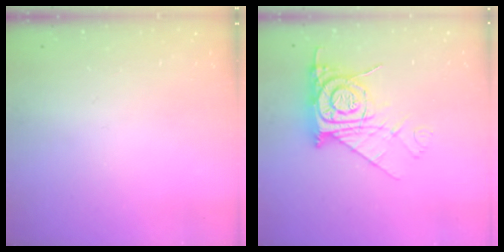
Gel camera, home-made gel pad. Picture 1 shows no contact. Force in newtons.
{"total": 12.8, "press": 12.7, "slide": 1.2}